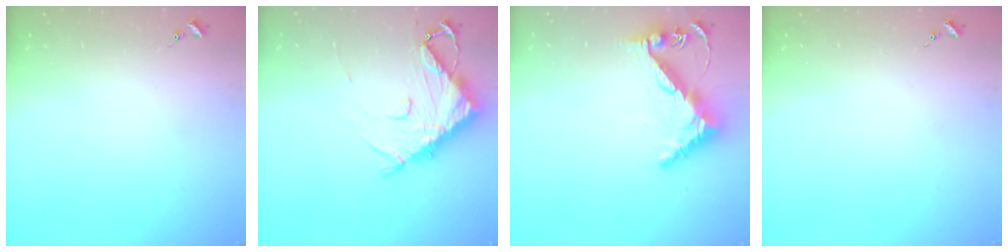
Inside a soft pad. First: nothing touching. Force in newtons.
{"total": 11.0, "press": 10.9, "slide": 1.4}
{"total": 8.7, "press": 8.6, "slide": 0.9}
{"total": 0.0}